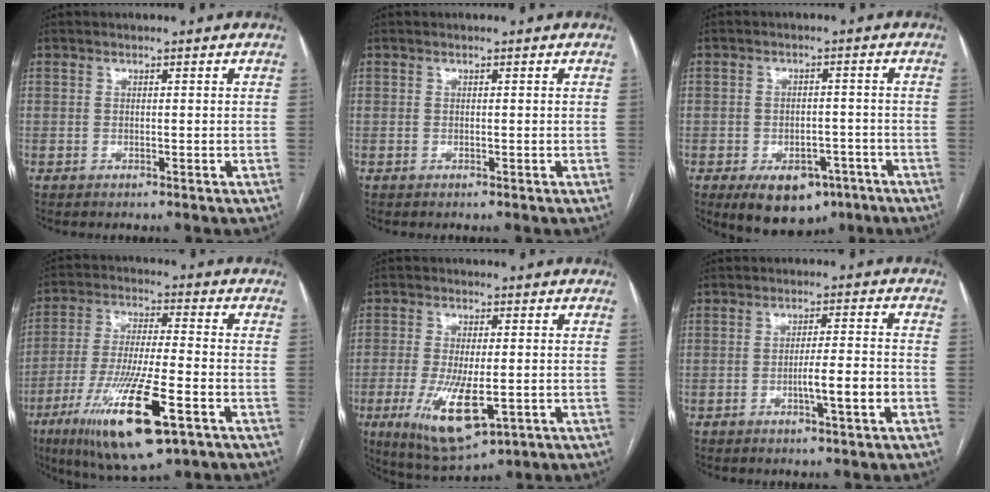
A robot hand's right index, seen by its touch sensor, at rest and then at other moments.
{"total": 0.0}
{"total": 9.0, "force": [-5.4, 5.4, 4.6], "torque": [-0.057, 0.007, -0.070]}
{"total": 17.3, "force": [-8.3, 2.7, 15.0], "torque": [-0.298, -0.036, -0.139]}
{"total": 10.9, "force": [-3.3, 3.4, 9.8], "torque": [-0.183, -0.026, -0.042]}
{"total": 5.6, "force": [-2.2, 0.1, 5.2], "torque": [-0.080, 0.001, -0.032]}